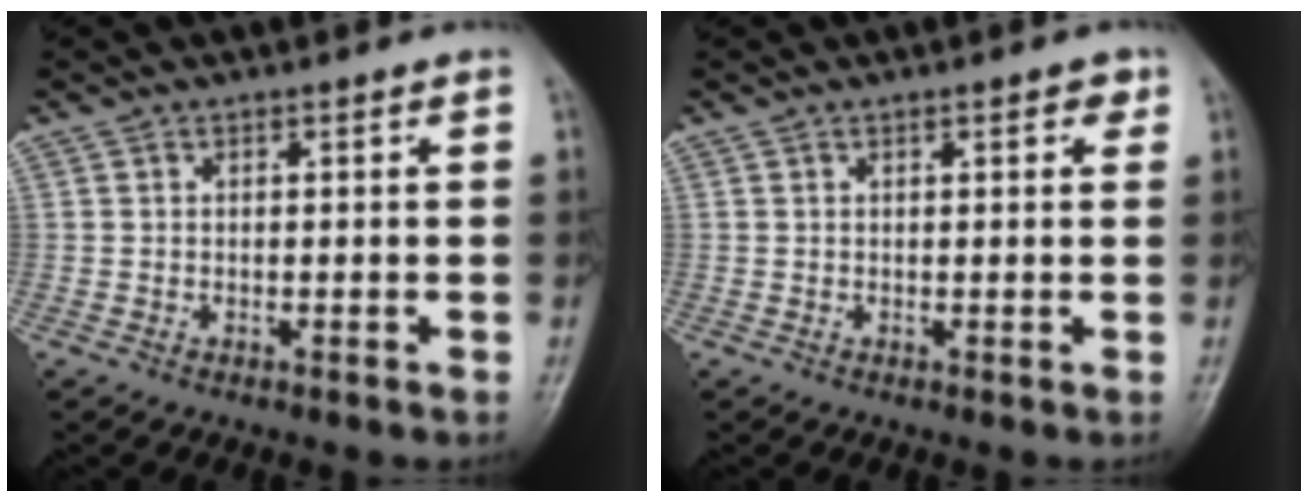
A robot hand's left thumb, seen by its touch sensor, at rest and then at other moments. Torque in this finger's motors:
{"motor_torque": [-0.06, 0.02, 0.18, 0.18, 0.05]}